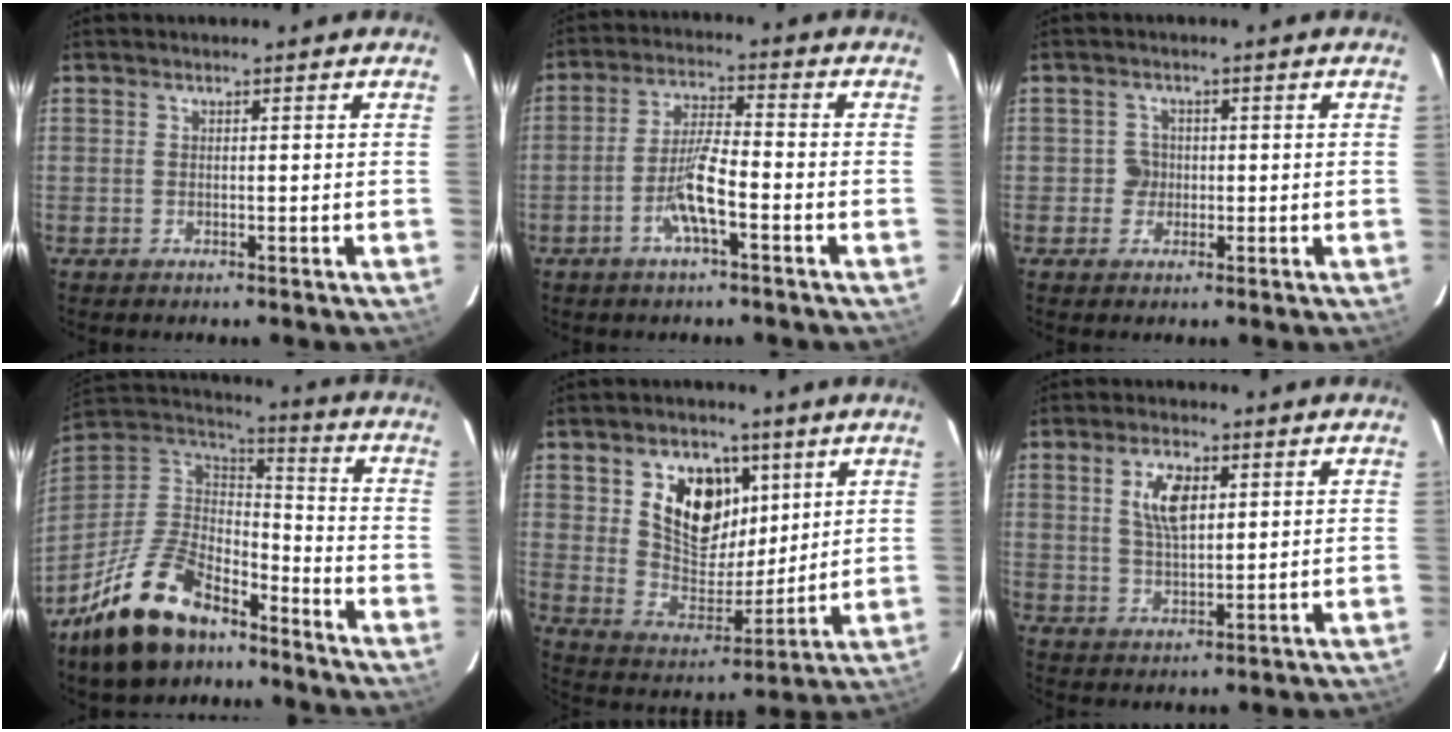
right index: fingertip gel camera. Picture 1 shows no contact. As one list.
[{"total": 6.9, "force": [-3.3, 0.9, 6.0], "torque": [-0.124, 0.003, -0.060]}, {"total": 2.4, "force": [-0.3, 2.3, 0.0], "torque": [0.001, 0.009, -0.005]}, {"total": 21.7, "force": [-15.1, 10.2, 11.8], "torque": [-0.259, -0.003, -0.254]}, {"total": 14.1, "force": [5.8, 9.3, 8.8], "torque": [-0.163, 0.004, 0.113]}, {"total": 7.0, "force": [2.4, 3.3, 5.7], "torque": [-0.106, 0.006, 0.048]}]